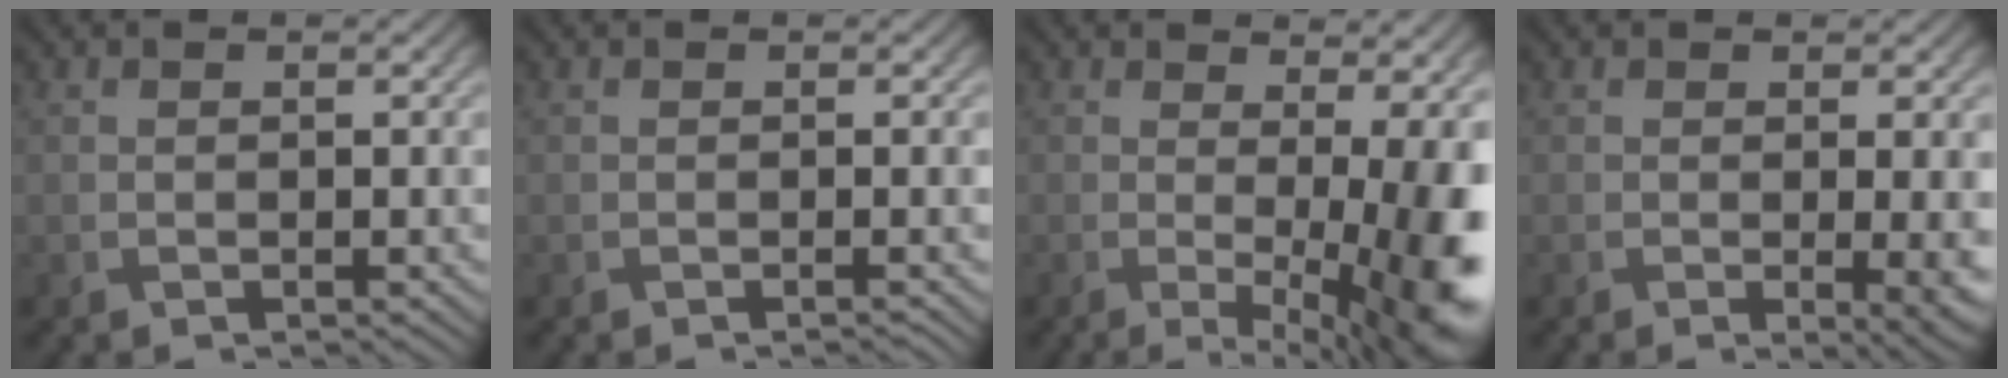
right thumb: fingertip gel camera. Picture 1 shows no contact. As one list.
[{"total": 0.9, "force": [-0.2, 0.1, 0.9], "torque": [-0.010, 0.000, -0.009]}, {"total": 13.7, "force": [-1.3, 4.7, 12.8], "torque": [-0.129, -0.002, -0.006]}, {"total": 5.1, "force": [-0.5, 1.4, 4.9], "torque": [-0.064, -0.009, -0.003]}]